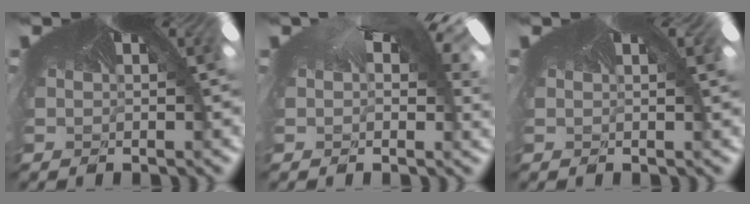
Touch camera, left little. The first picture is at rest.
{"total": 1.2, "force": [0.6, 0.9, -0.6], "torque": [-0.030, 0.015, 0.007]}
{"total": 1.0, "force": [-0.1, -0.6, -0.8], "torque": [0.007, 0.004, -0.006]}